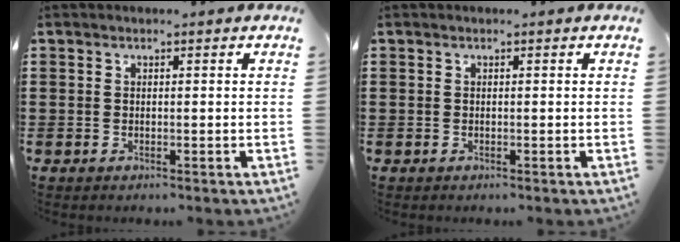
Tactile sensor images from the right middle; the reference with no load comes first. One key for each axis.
{"total": 0.0}